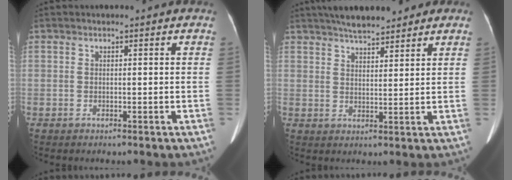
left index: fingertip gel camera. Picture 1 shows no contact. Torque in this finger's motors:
{"motor_torque": [1.01, -1.13, 0.43, 0.13]}